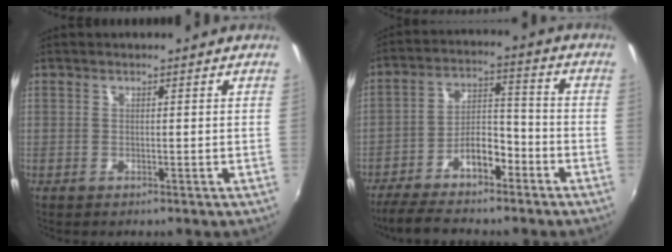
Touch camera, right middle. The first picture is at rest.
{"total": 11.5, "force": [-8.0, 4.3, 7.0], "torque": [-0.140, 0.022, -0.137]}